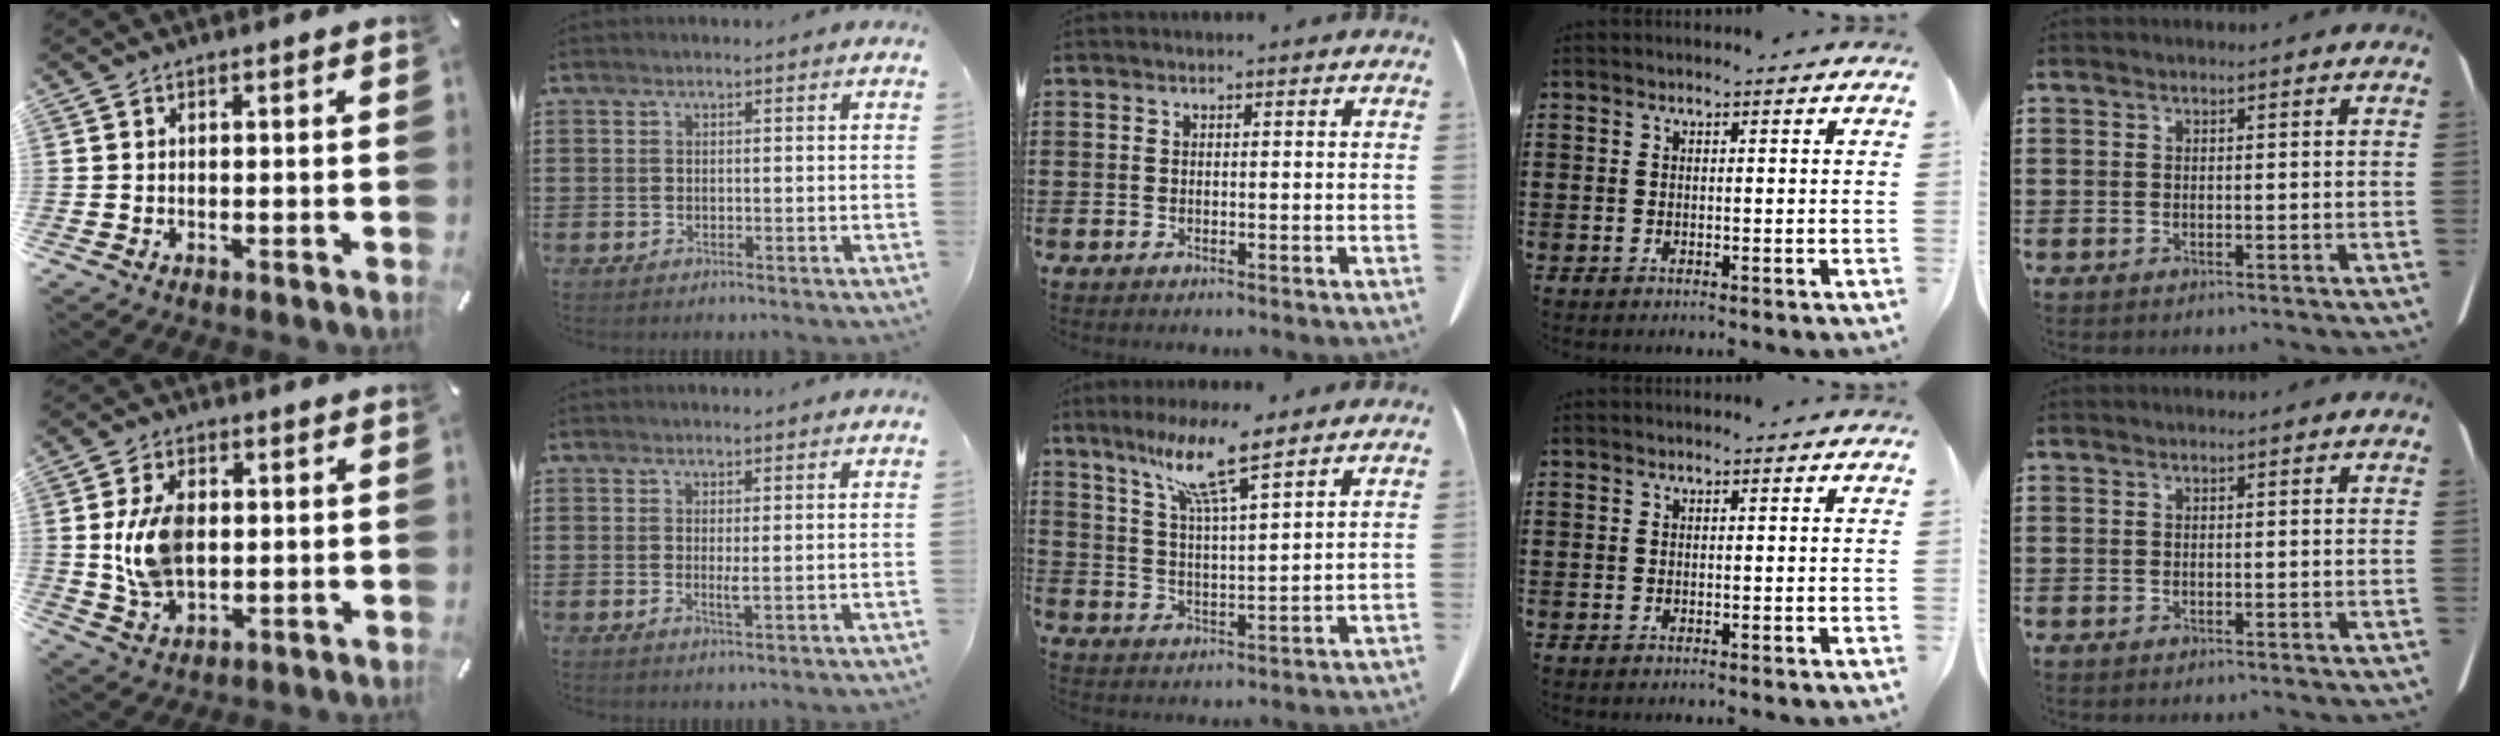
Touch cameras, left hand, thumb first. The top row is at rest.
{"thumb": {"total": 10.9, "force": [1.0, 7.1, 8.1], "torque": [-0.176, 0.002, 0.019]}, "index": {"total": 1.5, "force": [0.2, 0.1, 1.5], "torque": [-0.030, -0.004, 0.003]}, "middle": {"total": 9.5, "force": [7.1, 0.5, 6.3], "torque": [-0.142, -0.022, 0.123]}}